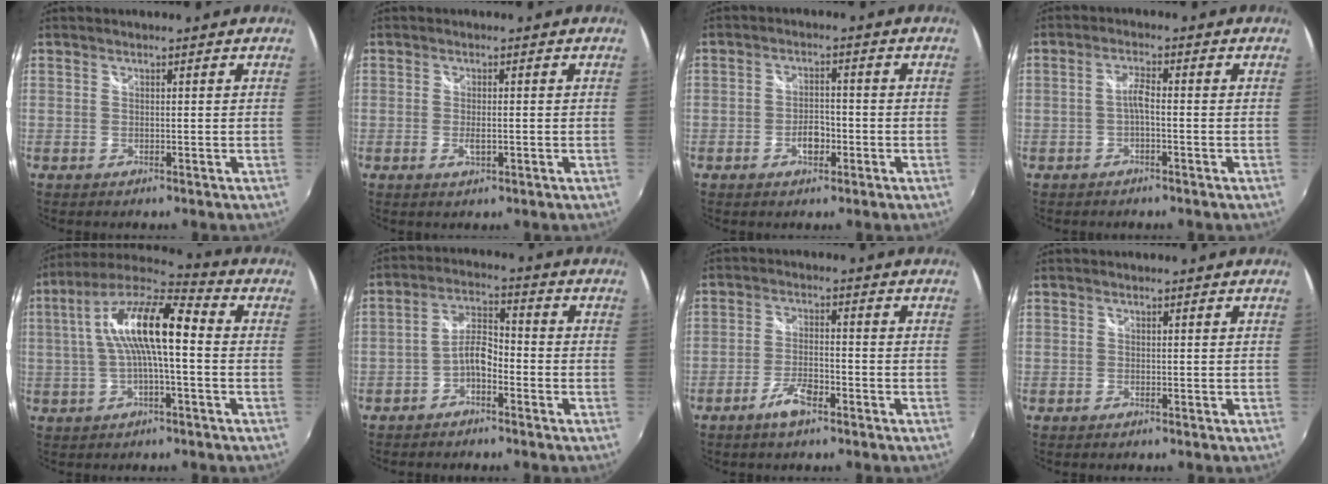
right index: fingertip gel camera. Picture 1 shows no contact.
{"total": 2.2, "force": [-0.6, 0.9, 1.9], "torque": [-0.034, -0.006, -0.008]}
{"total": 4.1, "force": [-1.8, 2.5, 2.7], "torque": [-0.049, 0.002, -0.028]}
{"total": 2.4, "force": [-0.9, 0.4, 2.2], "torque": [-0.047, 0.007, -0.018]}
{"total": 14.4, "force": [0.5, 3.6, 13.9], "torque": [-0.260, 0.024, 0.002]}
{"total": 5.2, "force": [-2.9, 2.3, 3.7], "torque": [-0.076, 0.016, -0.055]}
{"total": 5.4, "force": [-3.5, 1.6, 3.8], "torque": [-0.085, -0.002, -0.063]}
{"total": 0.0}